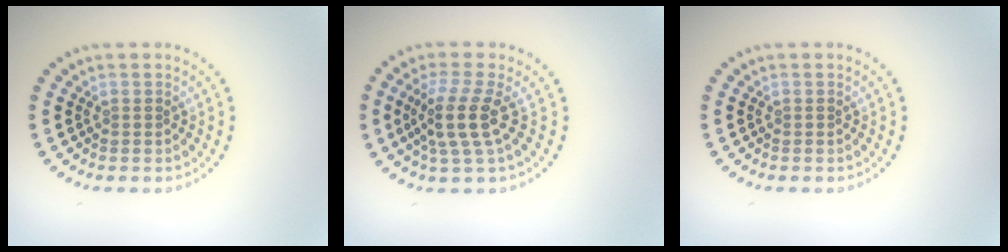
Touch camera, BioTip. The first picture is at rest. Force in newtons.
{"total": 3.7, "press": 2.8, "slide": 2.4}
{"total": 0.0}